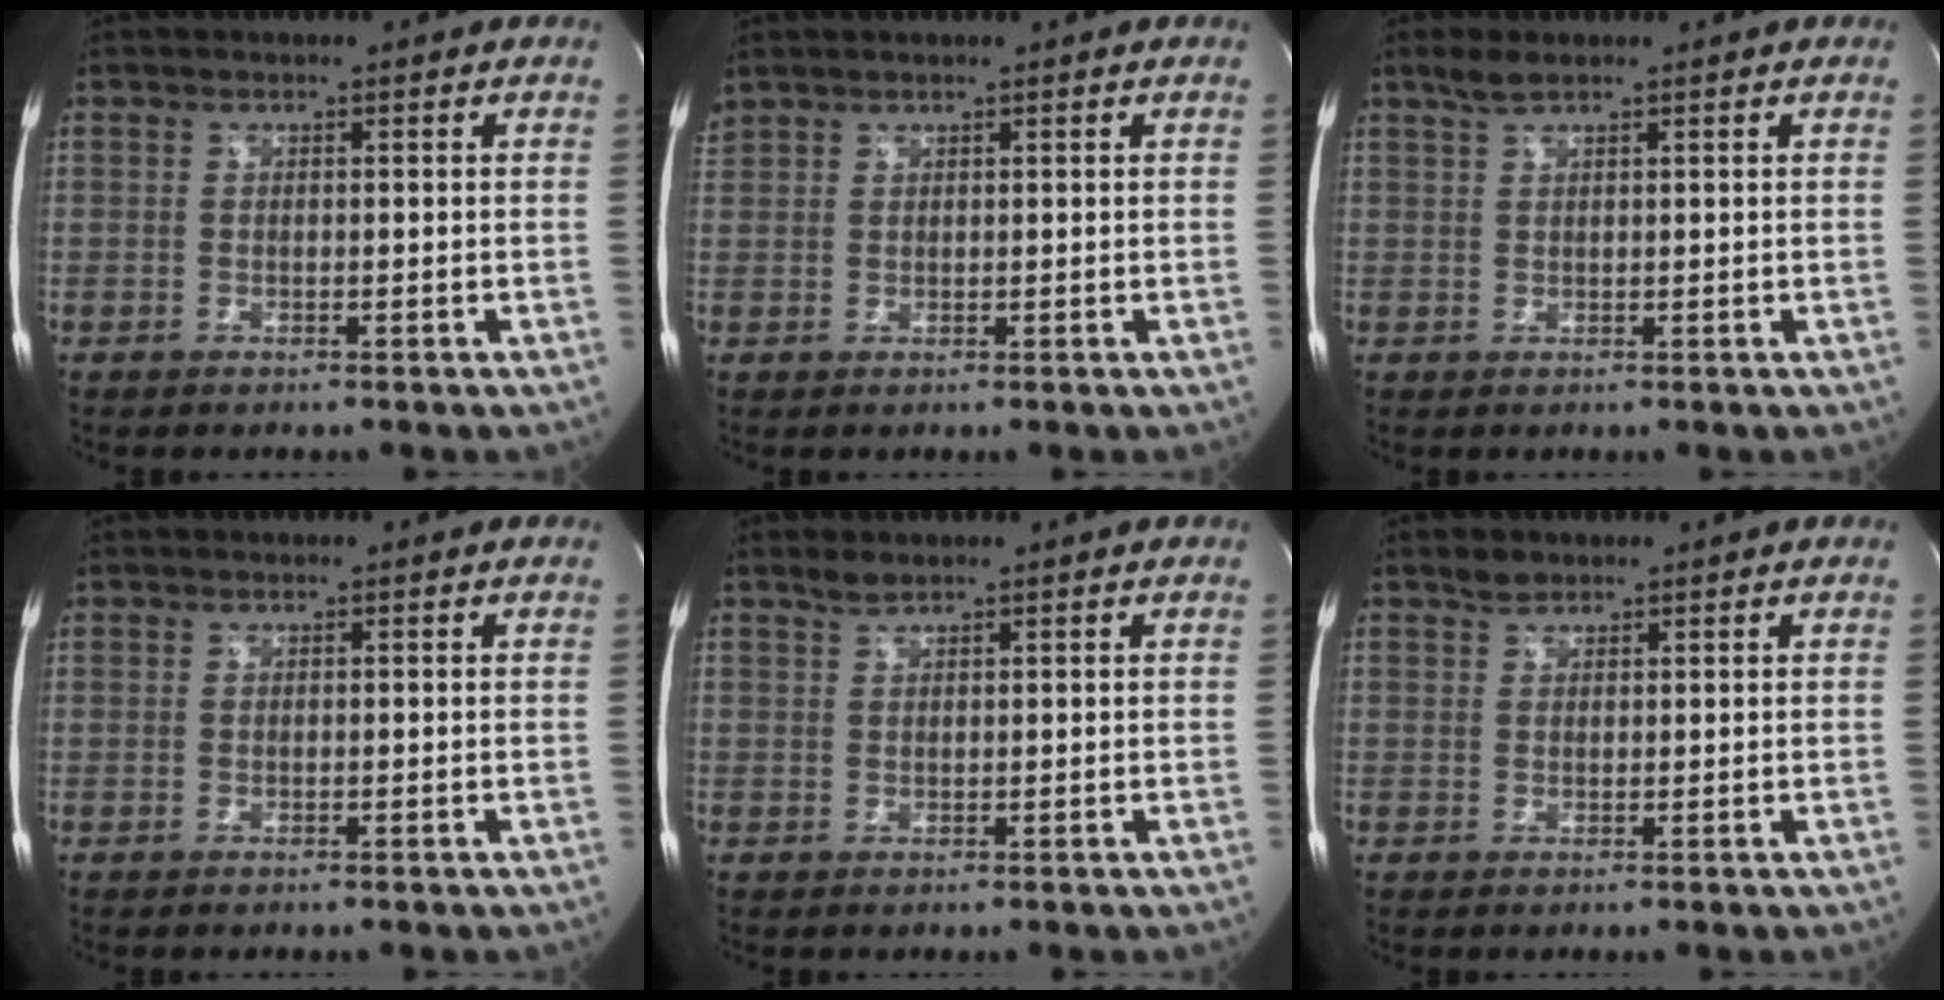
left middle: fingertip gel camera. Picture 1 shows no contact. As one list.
[{"total": 1.7, "force": [1.6, 0.4, 0.3], "torque": [-0.017, 0.019, 0.037]}, {"total": 2.0, "force": [1.6, 0.1, 1.1], "torque": [-0.033, 0.007, 0.036]}, {"total": 0.0}, {"total": 1.3, "force": [1.3, 0.1, 0.4], "torque": [-0.014, 0.003, 0.030]}, {"total": 1.6, "force": [1.4, 0.8, 0.3], "torque": [-0.011, 0.003, 0.027]}]